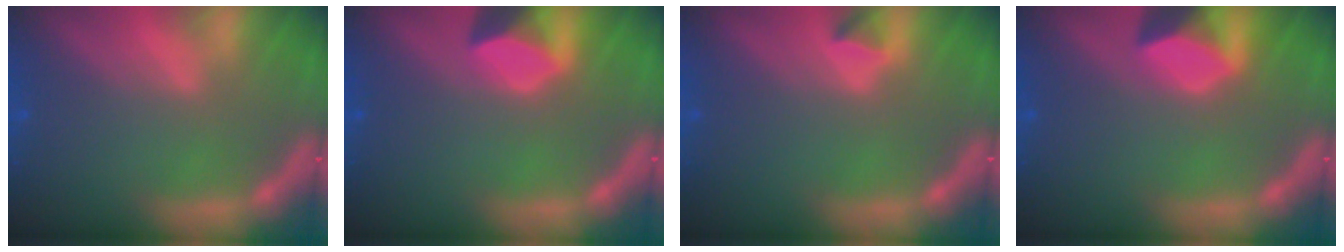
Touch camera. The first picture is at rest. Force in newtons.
{"total": 3.4}
{"total": 0.9}
{"total": 4.0}